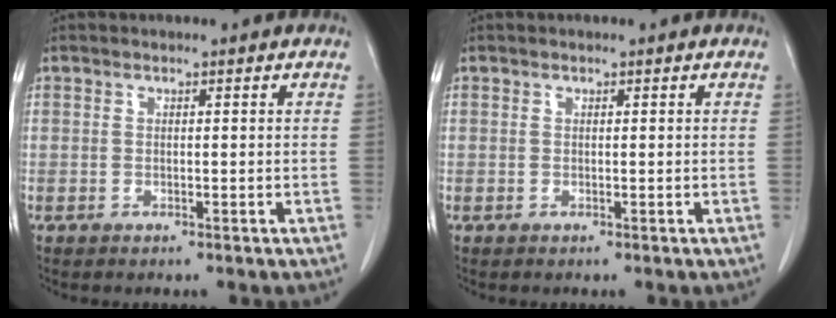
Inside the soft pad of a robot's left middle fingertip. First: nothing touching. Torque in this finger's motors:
{"motor_torque": [-0.32, 0.19, -0.03, -0.01]}